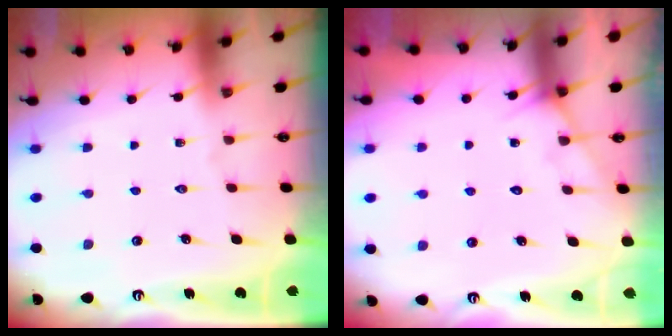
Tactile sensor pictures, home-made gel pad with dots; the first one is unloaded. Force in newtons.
{"total": 5.4, "press": 5.4, "slide": 0.3}